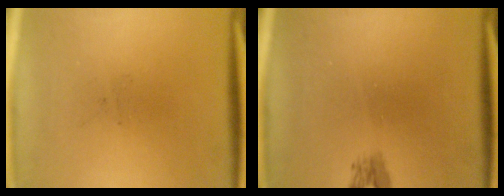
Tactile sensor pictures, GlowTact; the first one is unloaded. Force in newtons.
{"total": 1.3}